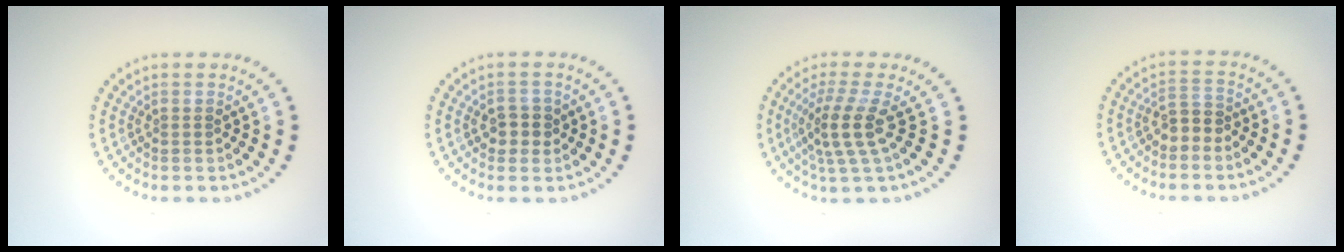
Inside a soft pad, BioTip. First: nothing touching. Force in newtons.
{"total": 2.0, "press": 2.0, "slide": 0.4}
{"total": 3.8, "press": 2.8, "slide": 2.5}
{"total": 2.0, "press": 1.8, "slide": 0.9}